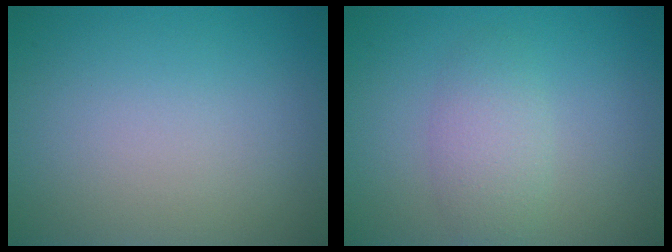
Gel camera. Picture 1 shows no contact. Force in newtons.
{"total": 2.7, "press": 2.7, "slide": 0.1}